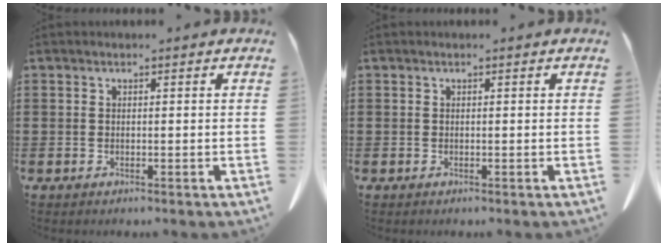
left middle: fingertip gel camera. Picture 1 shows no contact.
{"total": 0.0}